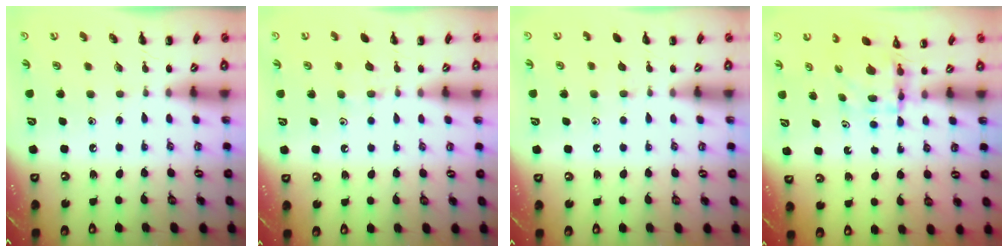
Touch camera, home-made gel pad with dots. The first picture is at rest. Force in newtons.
{"total": 7.5, "press": 7.3, "slide": 2.0}
{"total": 4.1, "press": 3.7, "slide": 1.6}
{"total": 3.9, "press": 3.9, "slide": 0.3}